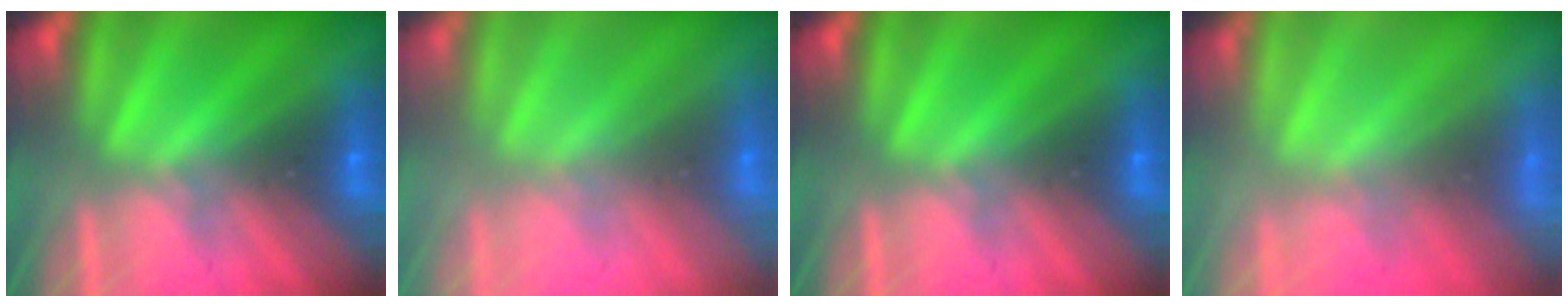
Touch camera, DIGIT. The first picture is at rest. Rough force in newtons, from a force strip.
{"total": 2.7}
{"total": 0.0}
{"total": 8.3}